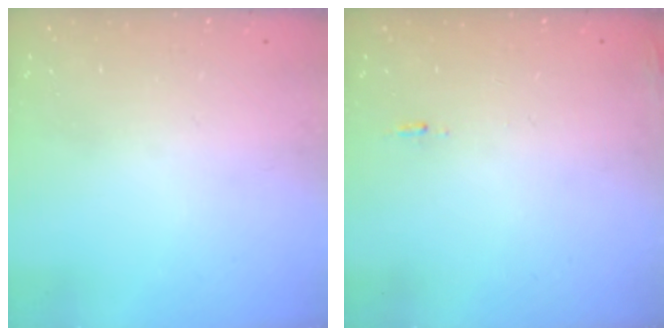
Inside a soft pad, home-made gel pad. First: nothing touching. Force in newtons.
{"total": 5.6, "press": 5.3, "slide": 1.8}